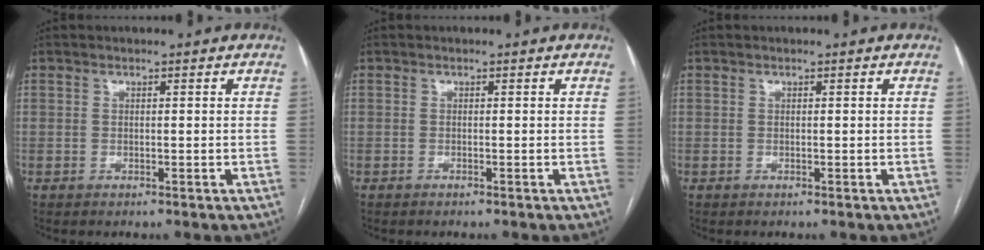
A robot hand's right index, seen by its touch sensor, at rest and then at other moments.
{"total": 0.0}
{"total": 0.0}